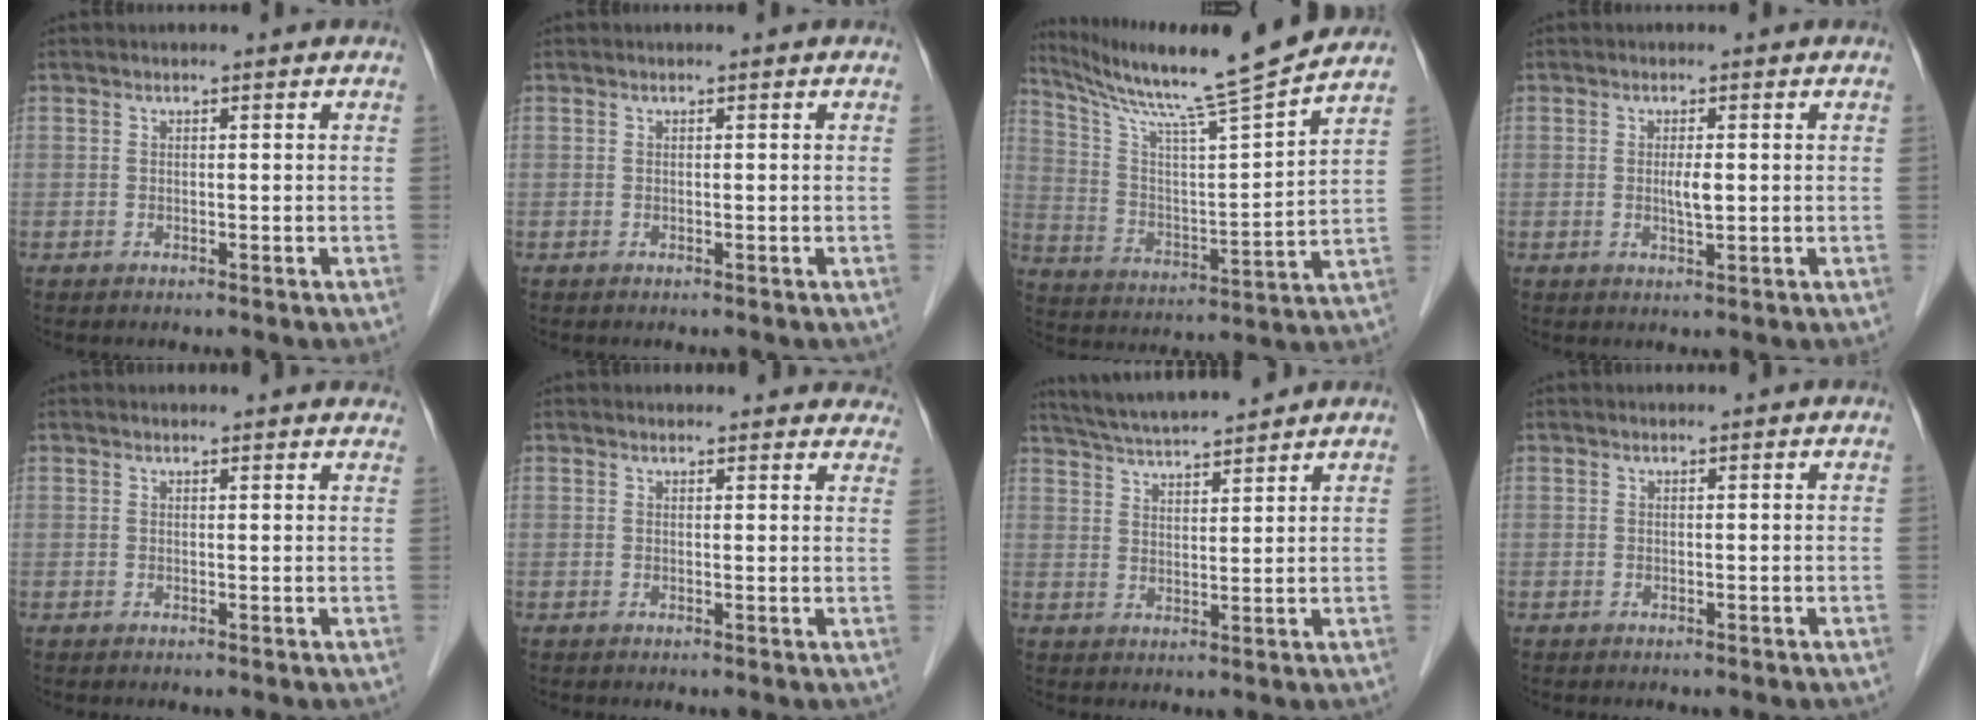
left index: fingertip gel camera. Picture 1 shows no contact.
{"total": 0.0}
{"total": 19.2, "force": [16.5, -1.5, 9.6], "torque": [-0.168, -0.018, 0.260]}
{"total": 1.9, "force": [0.2, 0.3, 1.9], "torque": [-0.037, -0.002, 0.003]}
{"total": 6.2, "force": [6.0, 0.8, 1.6], "torque": [-0.014, 0.017, 0.053]}
{"total": 12.2, "force": [11.5, 3.1, 2.5], "torque": [0.002, 0.008, 0.111]}
{"total": 10.4, "force": [9.6, 0.3, 4.0], "torque": [-0.075, 0.025, 0.156]}
{"total": 0.6, "force": [0.6, 0.0, 0.1], "torque": [-0.005, 0.006, 0.010]}